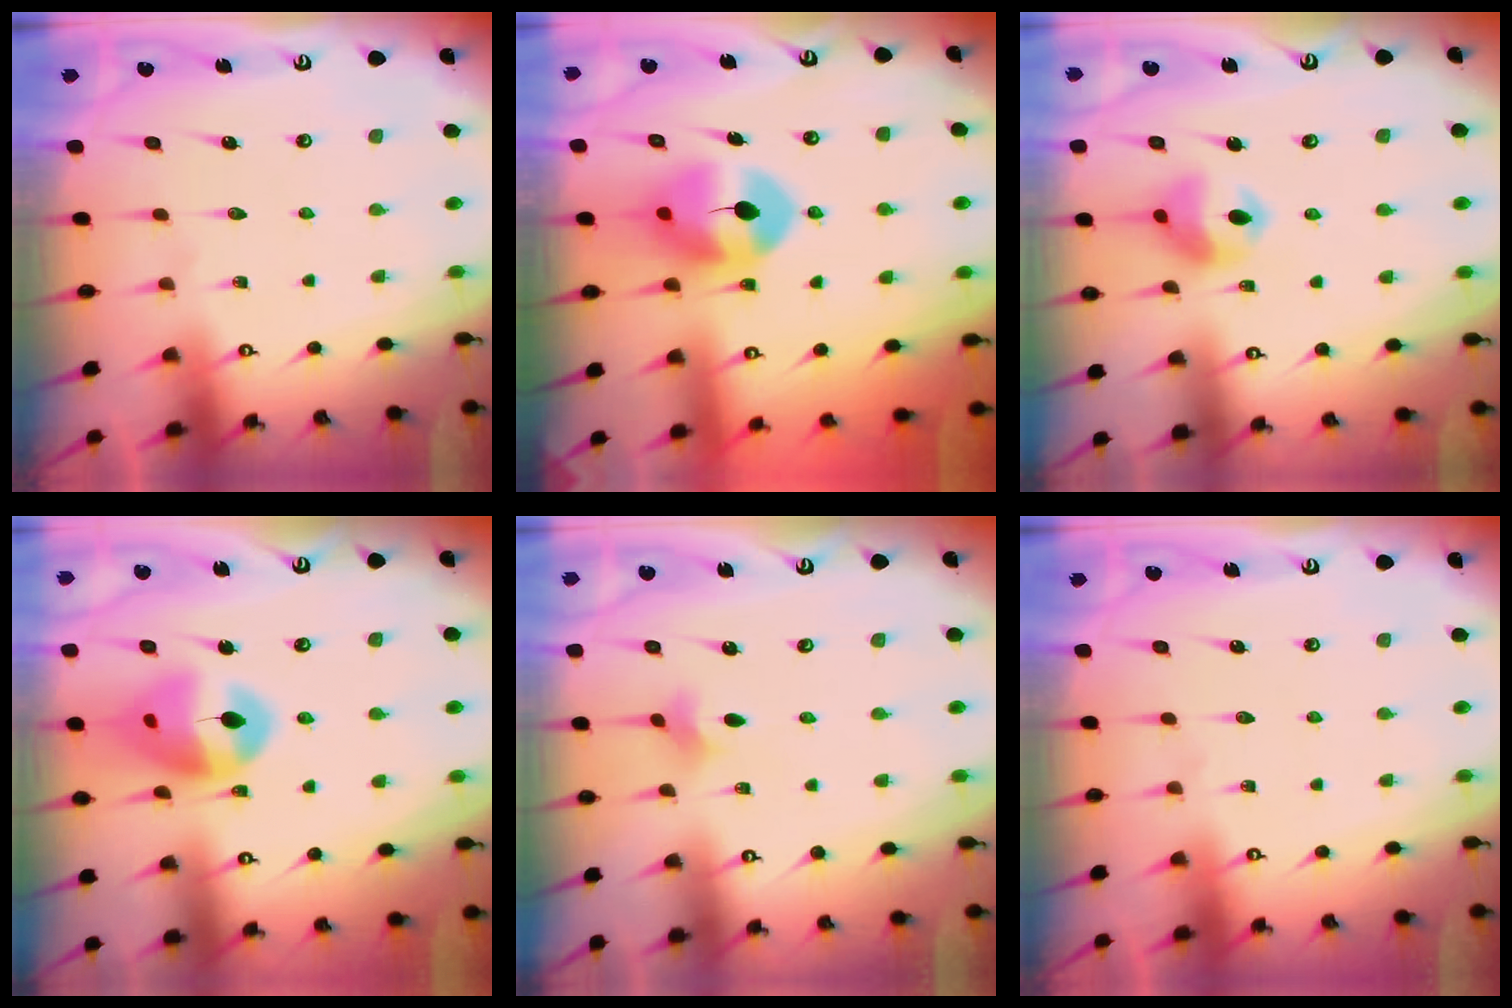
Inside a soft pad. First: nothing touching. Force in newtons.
{"total": 8.7, "press": 8.6, "slide": 1.2}
{"total": 10.3, "press": 10.2, "slide": 1.3}
{"total": 14.3, "press": 14.1, "slide": 1.9}
{"total": 3.1, "press": 3.1, "slide": 0.6}
{"total": 0.0}